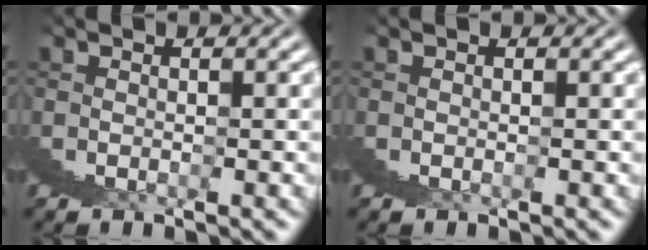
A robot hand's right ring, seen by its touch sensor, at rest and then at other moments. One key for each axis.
{"total": 0.0}